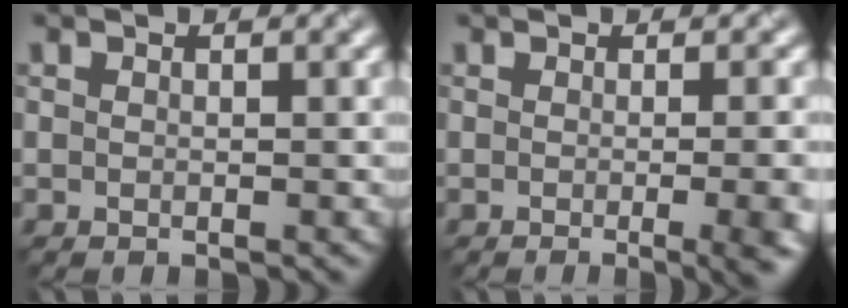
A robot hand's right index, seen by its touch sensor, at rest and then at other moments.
{"total": 9.7, "force": [-1.5, 4.5, 8.4], "torque": [-0.022, 0.010, -0.009]}